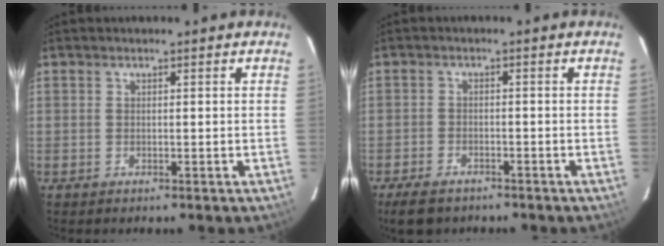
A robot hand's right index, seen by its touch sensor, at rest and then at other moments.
{"total": 5.9, "force": [-4.6, 2.8, 2.4], "torque": [-0.070, -0.005, -0.077]}